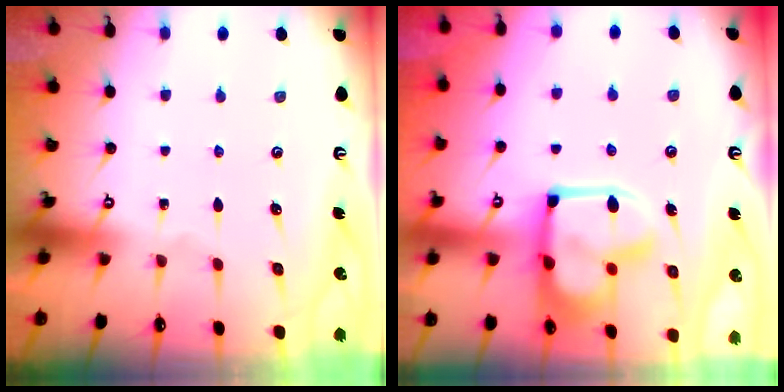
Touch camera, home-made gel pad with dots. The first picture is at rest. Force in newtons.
{"total": 17.4, "press": 17.4, "slide": 1.5}